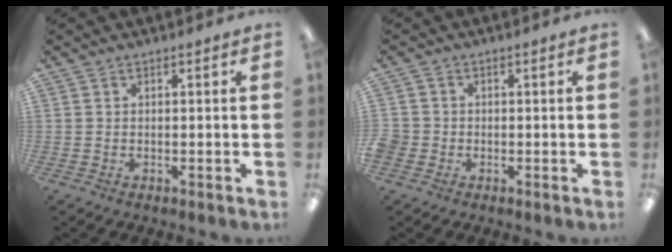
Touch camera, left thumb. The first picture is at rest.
{"total": 2.7, "force": [-0.8, 2.4, 0.7], "torque": [-0.010, 0.007, -0.016]}